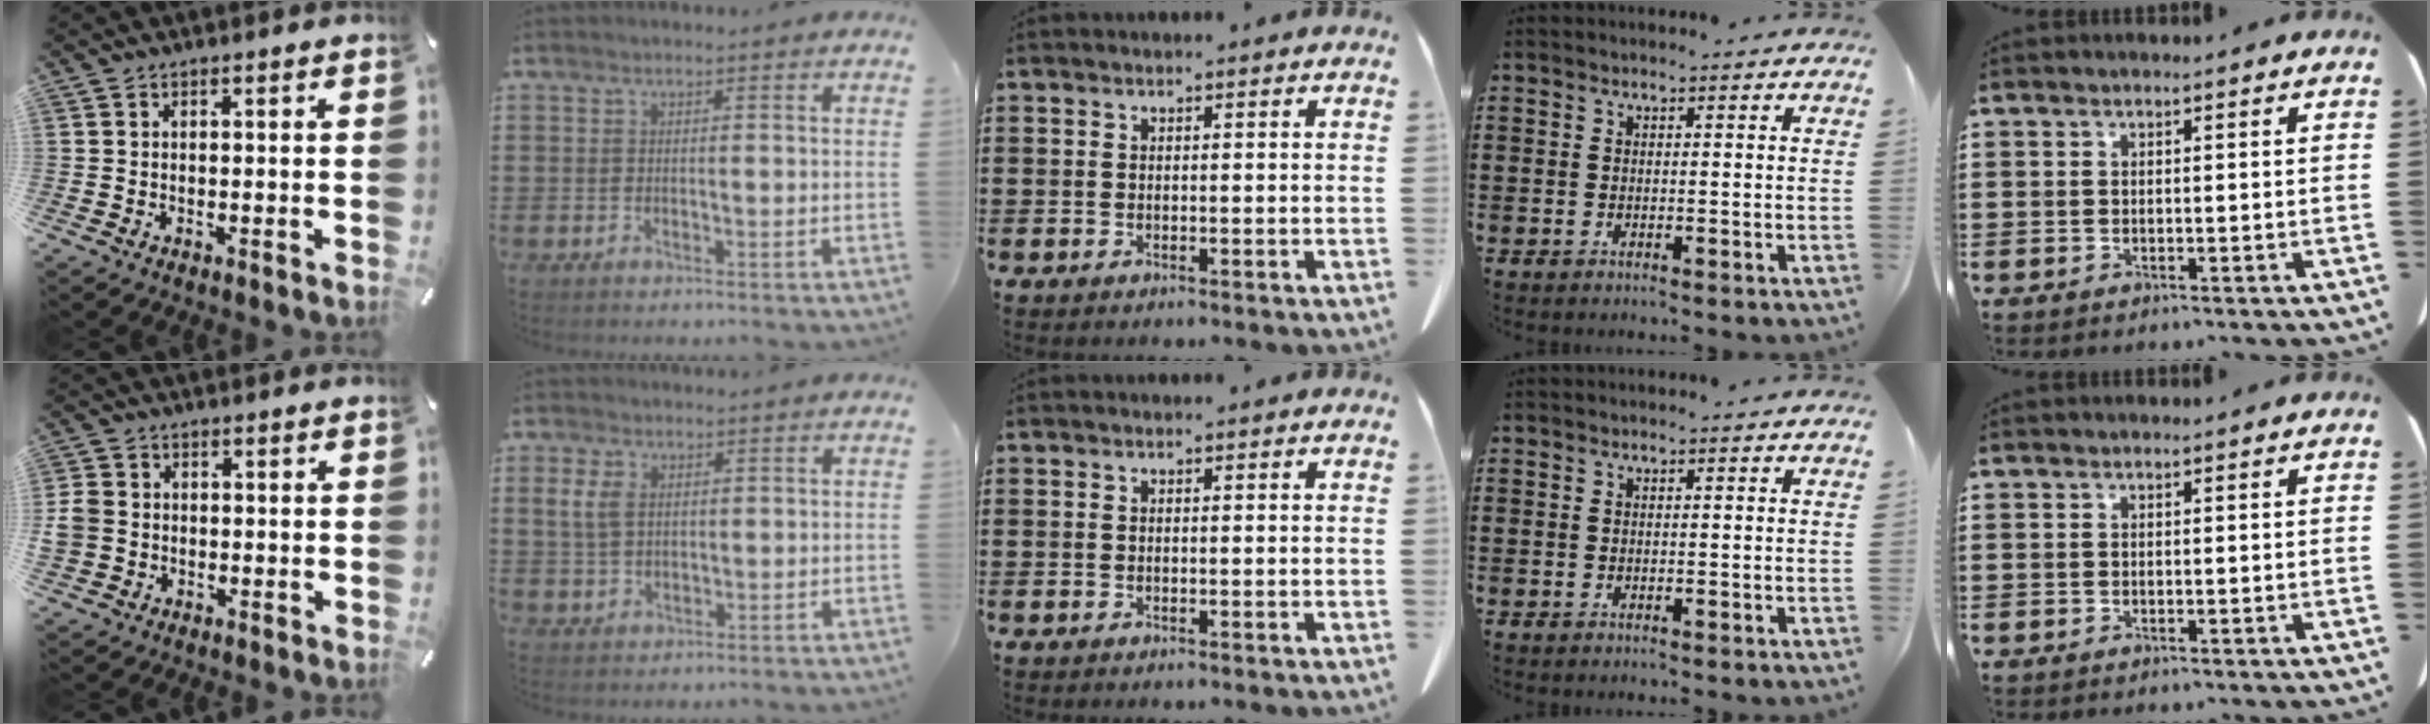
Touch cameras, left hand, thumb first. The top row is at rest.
{"thumb": {"total": 4.8, "force": [-0.1, 4.5, 1.6], "torque": [-0.046, 0.007, -0.002]}, "index": {"total": 3.9, "force": [1.4, 2.7, 2.5], "torque": [-0.065, 0.009, 0.022]}}